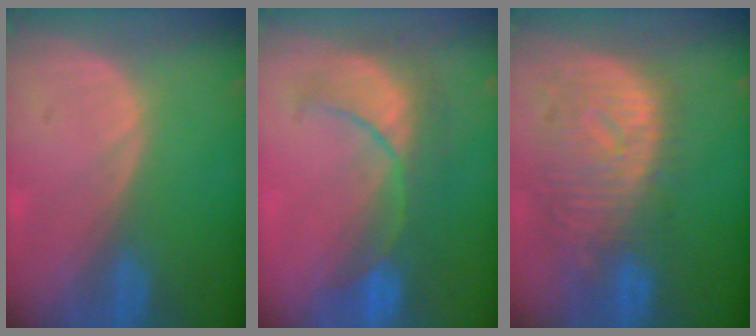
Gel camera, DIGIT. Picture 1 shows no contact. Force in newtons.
{"total": 8.4, "press": 8.3, "slide": 1.6}
{"total": 10.8, "press": 9.6, "slide": 4.9}